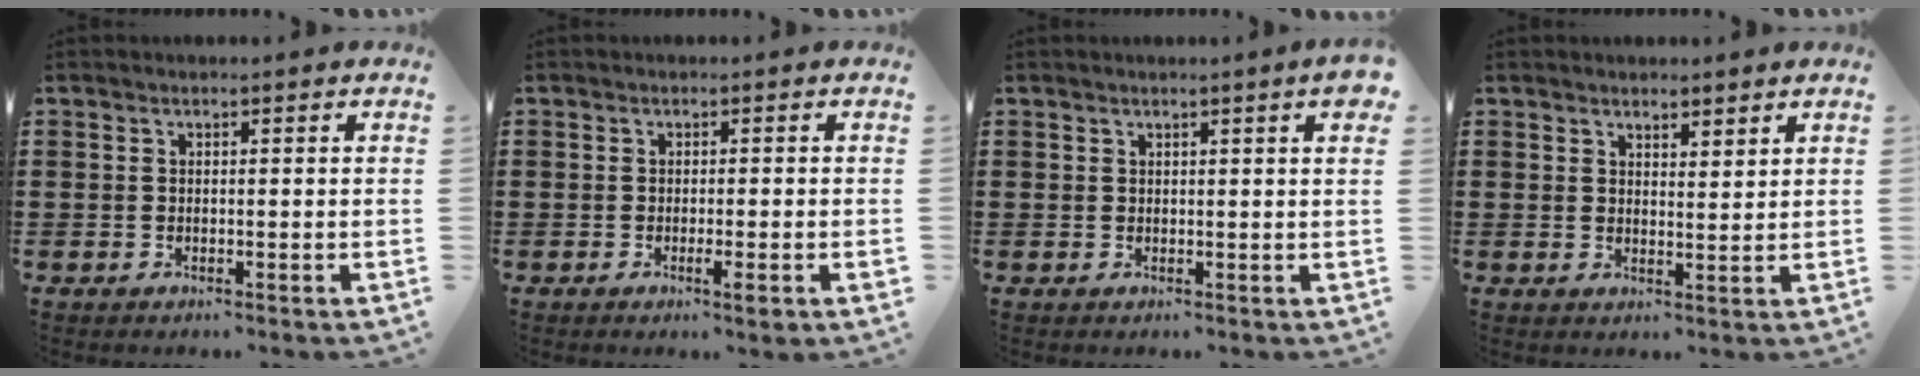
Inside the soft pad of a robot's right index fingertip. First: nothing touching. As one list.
[{"total": 2.4, "force": [-0.9, 0.1, 2.3], "torque": [-0.043, -0.010, -0.018]}, {"total": 1.9, "force": [1.1, 0.0, 1.6], "torque": [-0.025, -0.001, 0.017]}, {"total": 2.2, "force": [2.1, 0.5, 0.2], "torque": [-0.009, 0.005, 0.042]}]